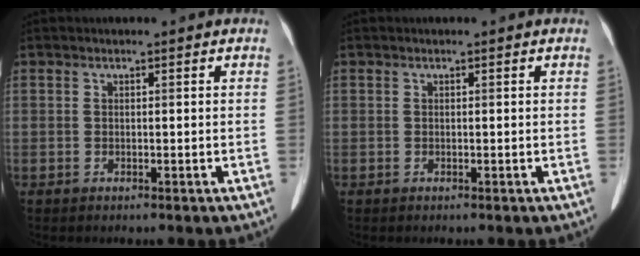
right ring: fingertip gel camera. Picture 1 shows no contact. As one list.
[{"total": 0.0}]